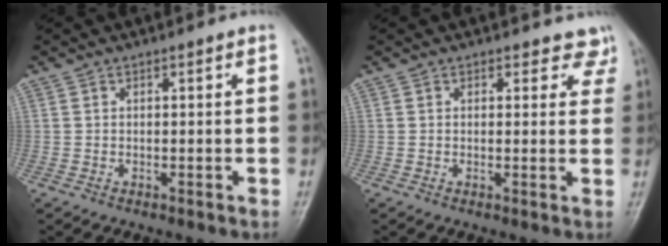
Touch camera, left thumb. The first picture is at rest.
{"total": 3.9, "force": [3.2, 2.2, 0.1], "torque": [0.038, -0.017, 0.016]}